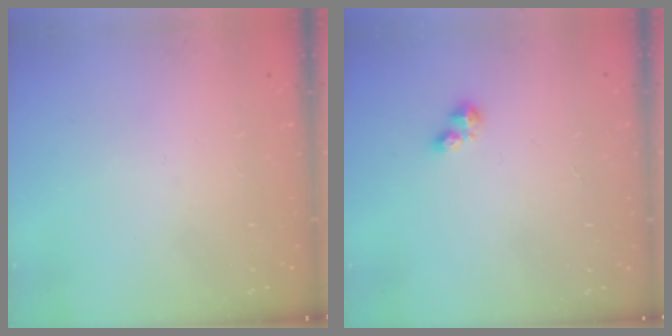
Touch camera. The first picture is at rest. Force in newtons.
{"total": 2.5, "press": 2.5, "slide": 0.4}